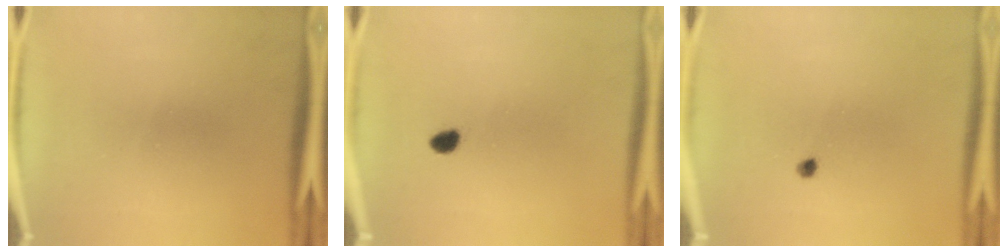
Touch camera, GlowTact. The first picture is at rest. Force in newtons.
{"total": 2.0}
{"total": 0.9}